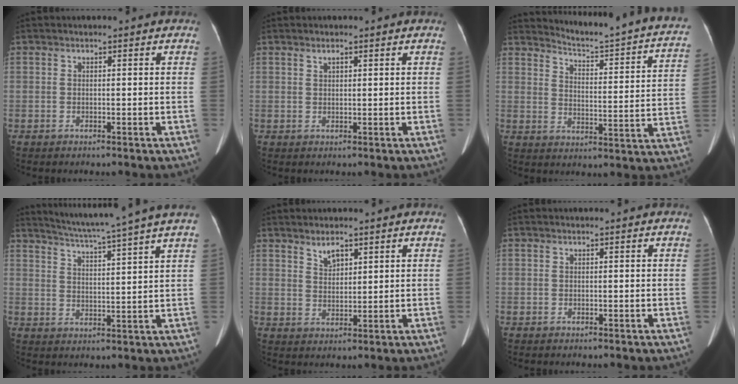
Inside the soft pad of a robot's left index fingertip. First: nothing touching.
{"total": 1.0, "force": [0.7, 0.4, 0.6], "torque": [-0.014, 0.006, 0.015]}
{"total": 19.9, "force": [18.6, 1.1, 7.1], "torque": [-0.097, -0.080, 0.221]}
{"total": 12.8, "force": [11.1, -2.3, 6.0], "torque": [-0.106, -0.012, 0.156]}
{"total": 3.0, "force": [2.2, 1.2, 1.6], "torque": [-0.036, 0.002, 0.048]}
{"total": 0.0}